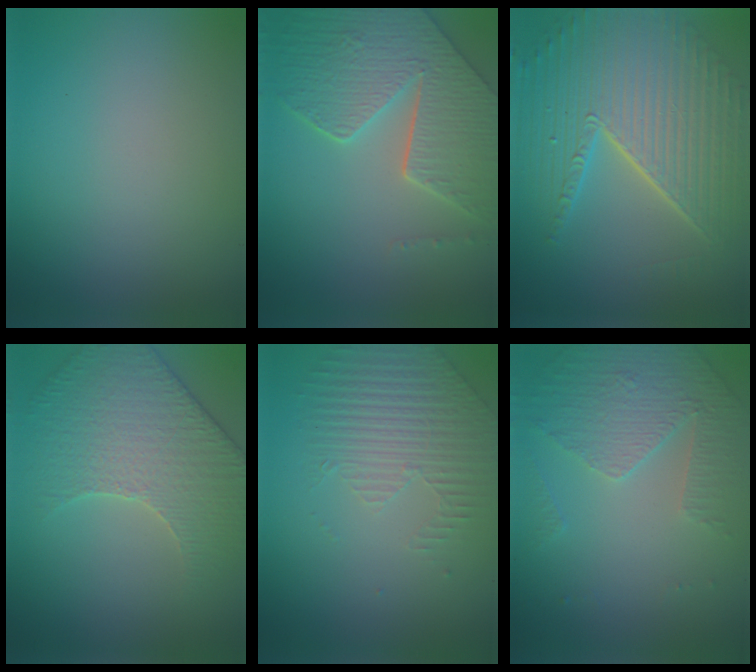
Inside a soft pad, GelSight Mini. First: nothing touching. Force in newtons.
{"total": 8.5, "press": 6.1, "slide": 5.9}
{"total": 10.4, "press": 6.7, "slide": 8.0}
{"total": 4.6, "press": 4.6, "slide": 0.2}
{"total": 2.1, "press": 1.8, "slide": 1.0}
{"total": 4.9, "press": 3.4, "slide": 3.4}